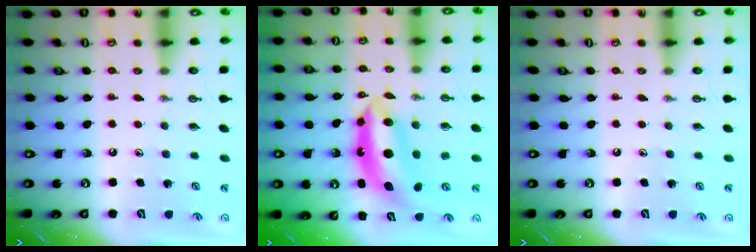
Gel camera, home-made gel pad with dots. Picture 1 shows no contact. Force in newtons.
{"total": 8.0, "press": 8.0, "slide": 0.6}
{"total": 0.0}